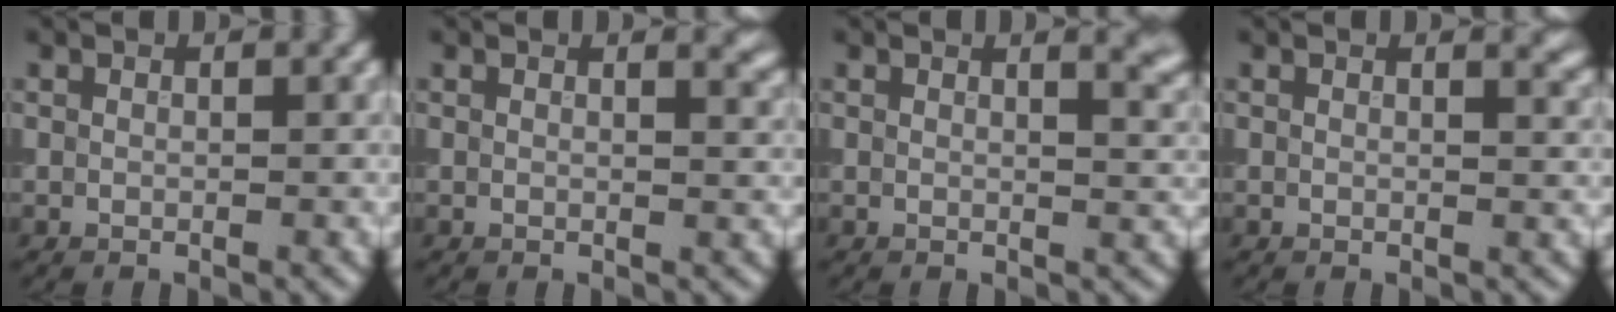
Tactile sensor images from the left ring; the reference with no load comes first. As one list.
[{"total": 2.3, "force": [1.6, 1.0, 1.4], "torque": [0.001, 0.001, 0.015]}, {"total": 4.1, "force": [2.2, 1.8, 3.0], "torque": [-0.005, 0.014, 0.015]}, {"total": 2.0, "force": [1.5, 0.7, 1.1], "torque": [-0.001, 0.001, 0.014]}]